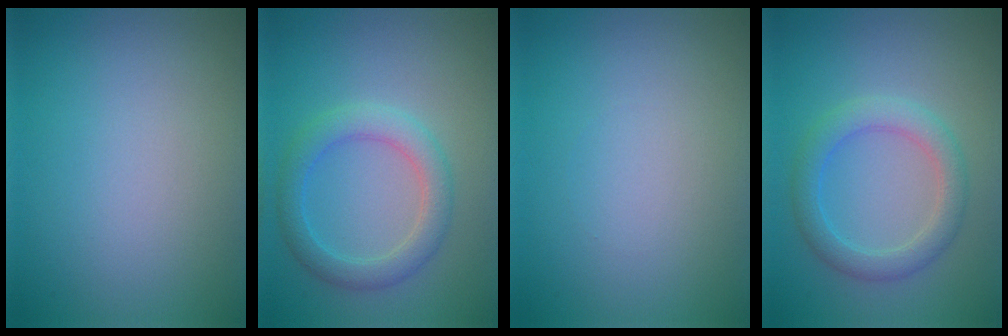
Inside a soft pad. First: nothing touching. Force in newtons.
{"total": 3.3, "press": 3.3, "slide": 0.2}
{"total": 0.0}
{"total": 3.2, "press": 3.2, "slide": 0.2}